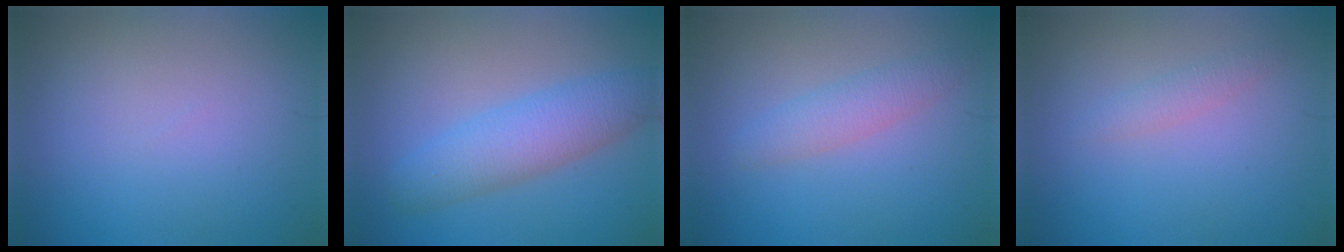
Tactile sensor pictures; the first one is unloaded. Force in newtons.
{"total": 4.6, "press": 4.6, "slide": 0.1}
{"total": 2.2, "press": 2.2, "slide": 0.1}
{"total": 1.2, "press": 1.2, "slide": 0.0}